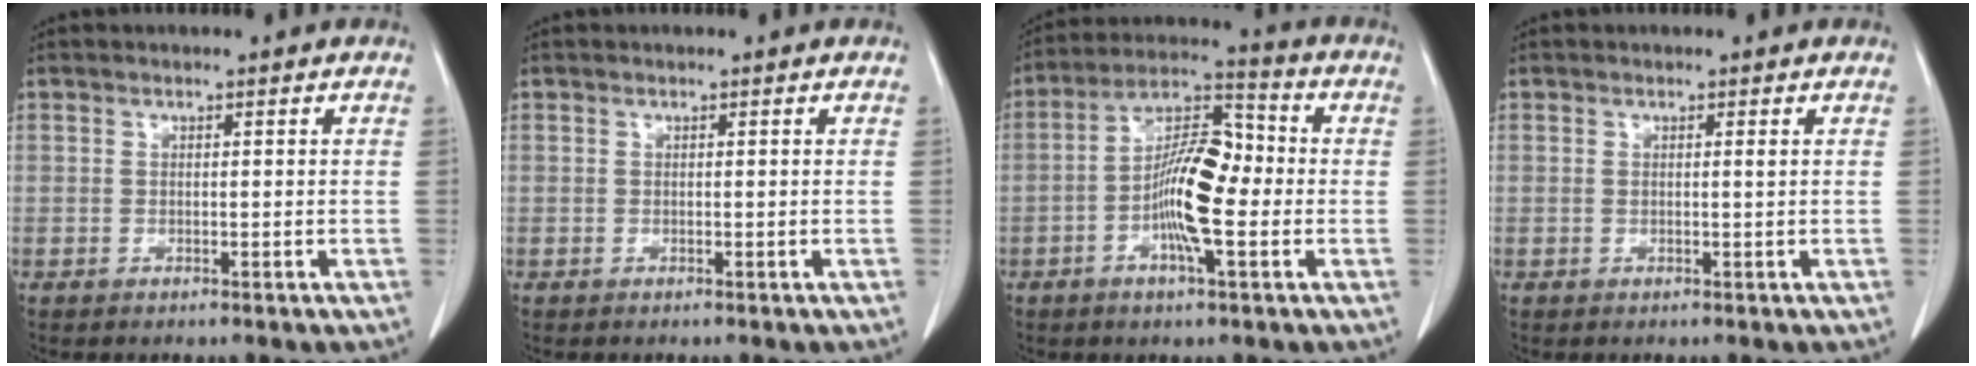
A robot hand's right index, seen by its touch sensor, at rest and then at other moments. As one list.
[{"total": 0.0}, {"total": 11.3, "force": [-1.9, 3.0, 10.8], "torque": [-0.197, 0.022, -0.037]}, {"total": 0.5, "force": [0.3, -0.1, 0.4], "torque": [-0.007, 0.000, 0.009]}]